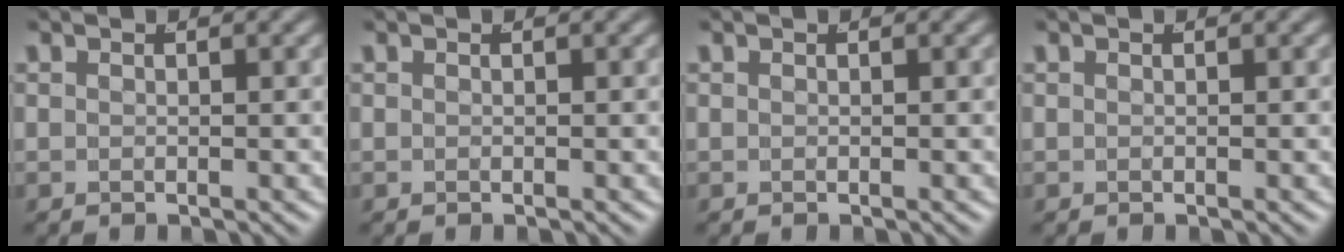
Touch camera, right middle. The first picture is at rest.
{"total": 0.0}
{"total": 0.0}
{"total": 0.0}